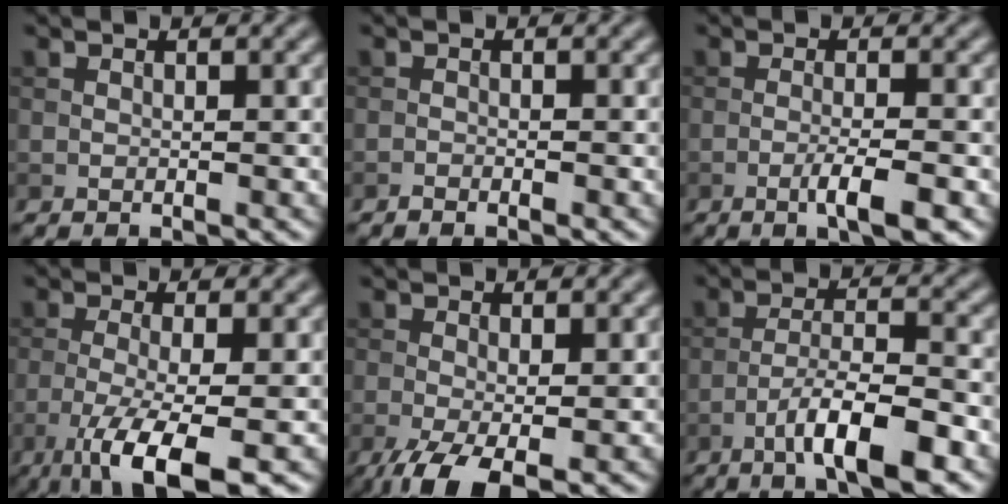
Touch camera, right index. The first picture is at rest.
{"total": 0.6, "force": [-0.5, 0.1, 0.3], "torque": [-0.004, 0.002, -0.011]}
{"total": 3.3, "force": [-1.4, 0.5, 3.0], "torque": [-0.047, 0.006, -0.030]}
{"total": 7.8, "force": [-3.7, 2.1, 6.6], "torque": [-0.115, -0.008, -0.068]}
{"total": 5.4, "force": [-2.5, 1.9, 4.3], "torque": [-0.093, -0.015, -0.044]}
{"total": 6.9, "force": [-3.8, 1.6, 5.6], "torque": [-0.095, 0.010, -0.067]}